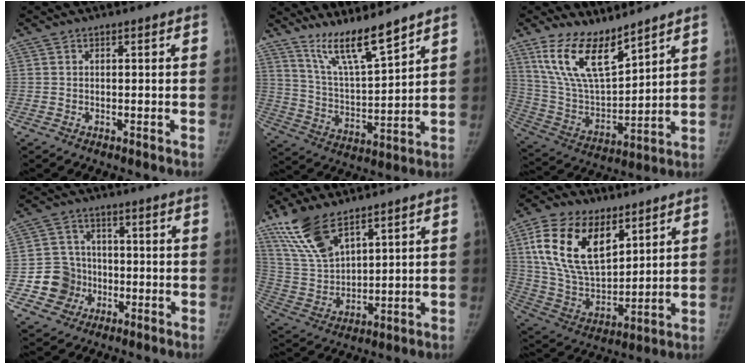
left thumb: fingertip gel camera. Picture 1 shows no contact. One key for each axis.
{"total": 11.4, "fx": 9.2, "fy": 1.1, "fz": 6.6, "tx": -0.113, "ty": -0.069, "tz": 0.178}
{"total": 14.8, "fx": 10.6, "fy": 4.9, "fz": 9.0, "tx": -0.153, "ty": -0.063, "tz": 0.225}
{"total": 8.3, "fx": -2.4, "fy": 7.8, "fz": 1.5, "tx": 0.013, "ty": 0.018, "tz": -0.042}
{"total": 12.5, "fx": 8.6, "fy": 5.0, "fz": 7.5, "tx": -0.142, "ty": -0.034, "tz": 0.185}
{"total": 20.1, "fx": 8.9, "fy": 11.2, "fz": 14.1, "tx": -0.241, "ty": -0.035, "tz": 0.174}